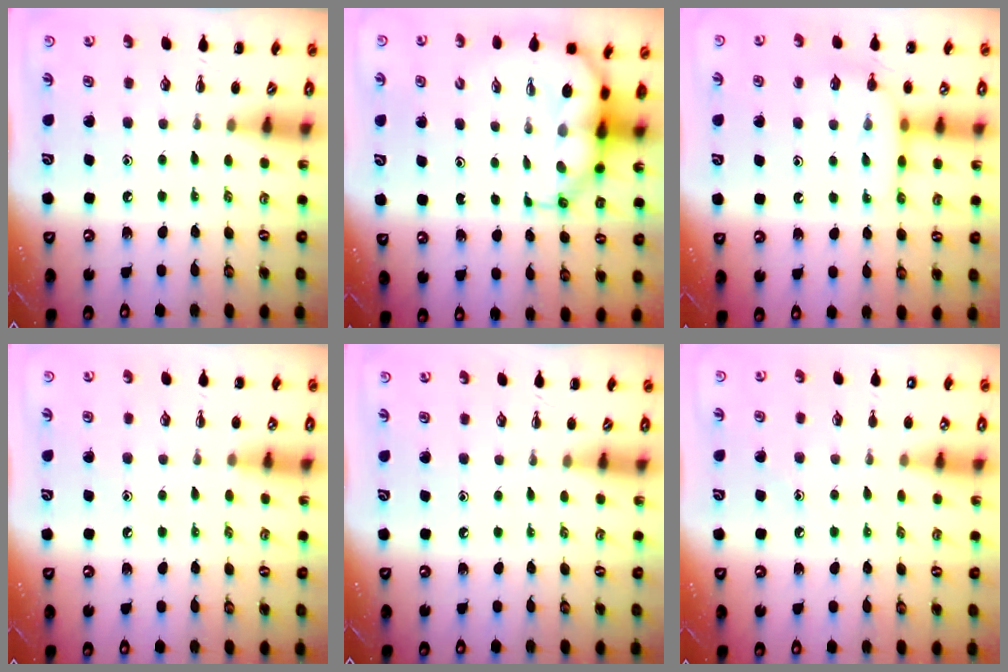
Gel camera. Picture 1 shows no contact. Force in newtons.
{"total": 7.9, "press": 7.5, "slide": 2.5}
{"total": 8.3, "press": 8.3, "slide": 0.7}
{"total": 7.7, "press": 7.2, "slide": 2.8}
{"total": 0.0}
{"total": 7.1, "press": 6.8, "slide": 2.0}